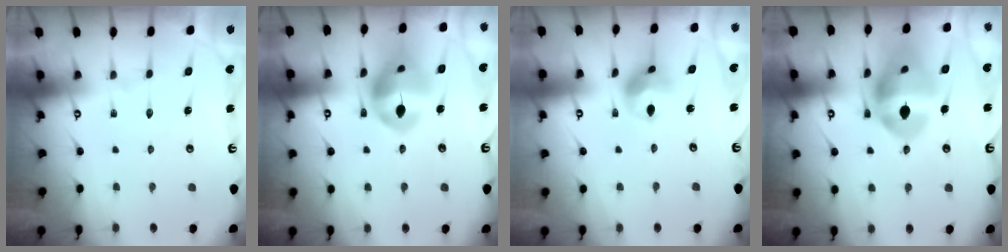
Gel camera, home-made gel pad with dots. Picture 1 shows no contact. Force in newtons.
{"total": 14.3, "press": 14.2, "slide": 2.0}
{"total": 9.4, "press": 9.4, "slide": 0.5}
{"total": 15.6, "press": 14.5, "slide": 5.7}